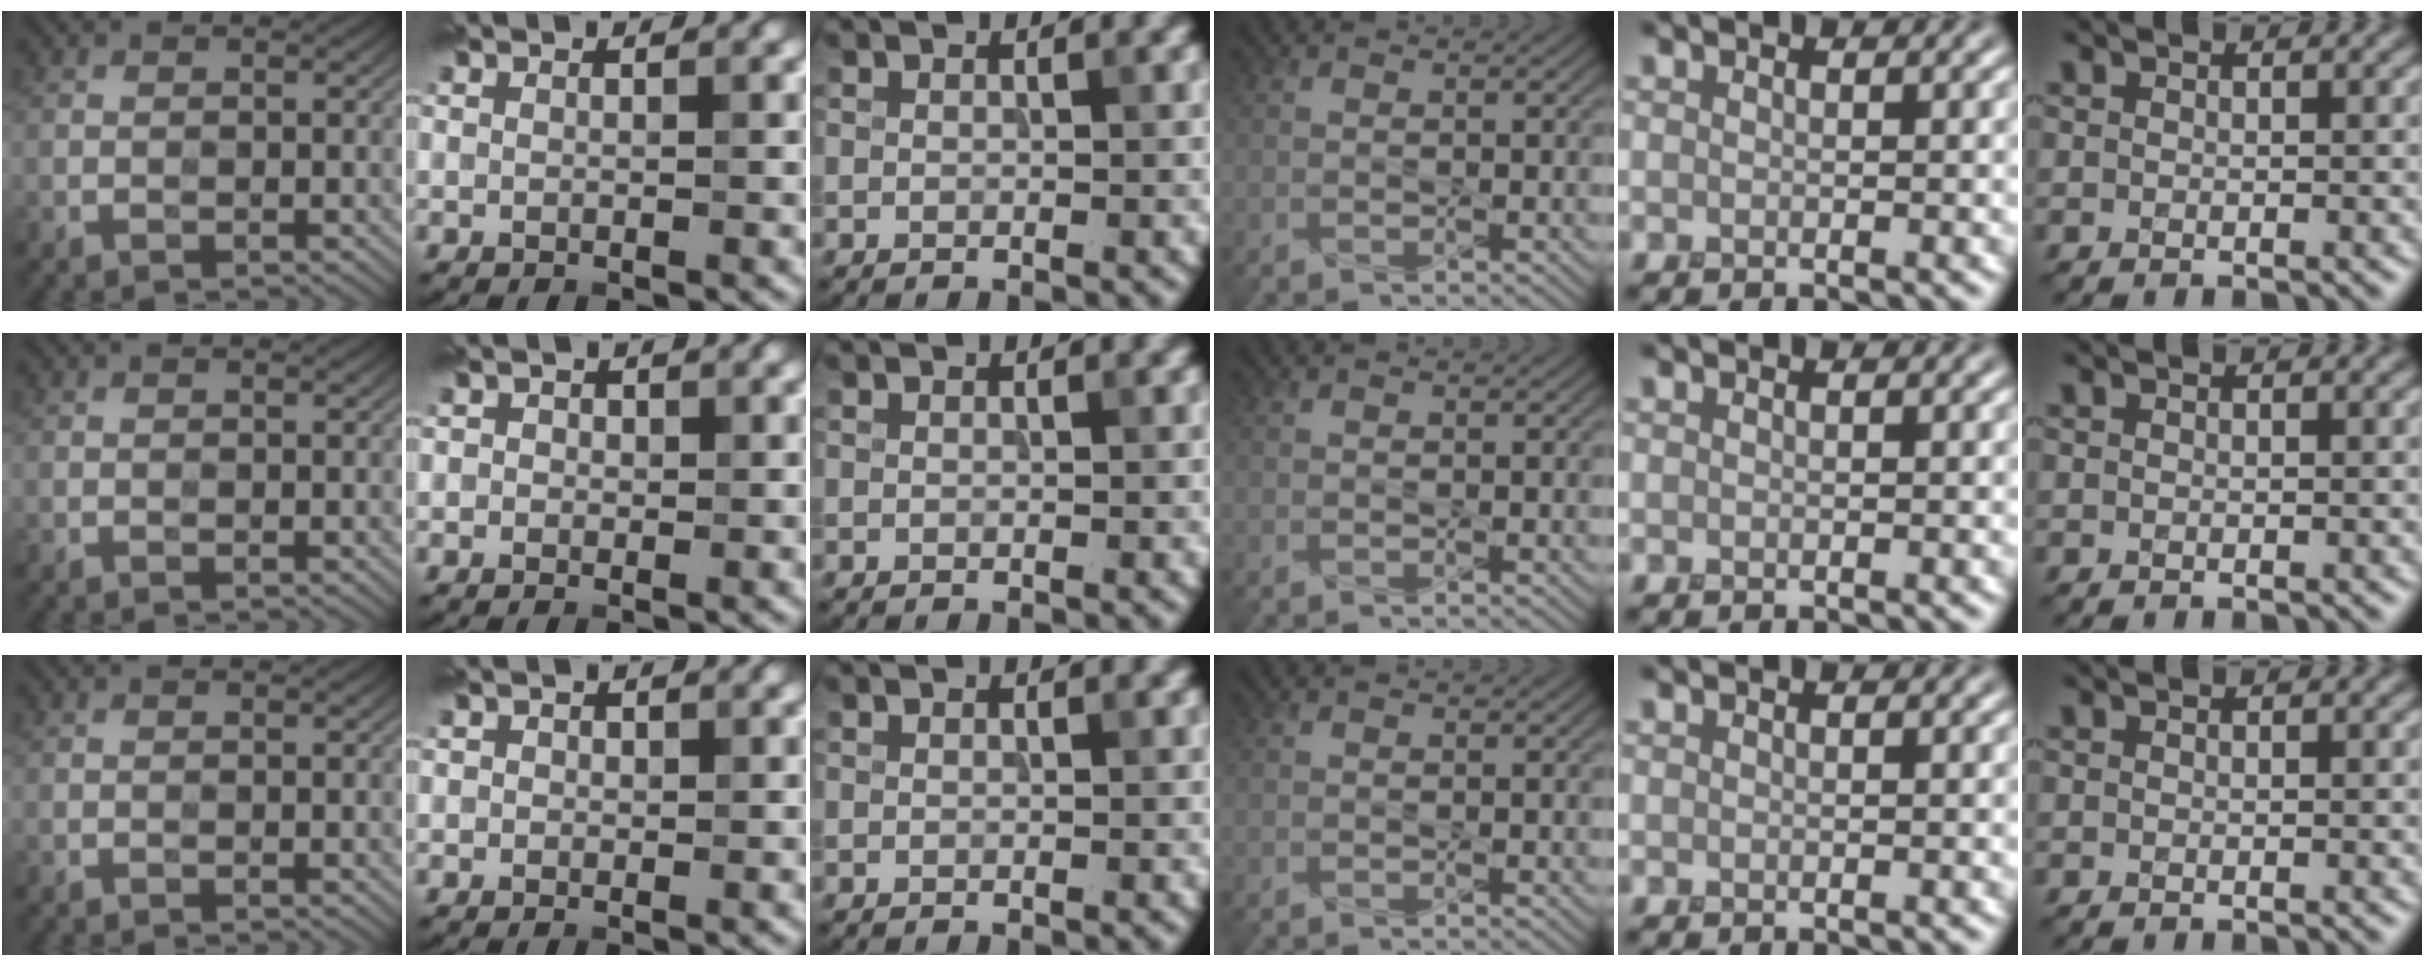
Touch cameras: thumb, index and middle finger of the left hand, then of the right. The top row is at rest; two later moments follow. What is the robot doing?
{"motion": "press", "object": "joystick"}